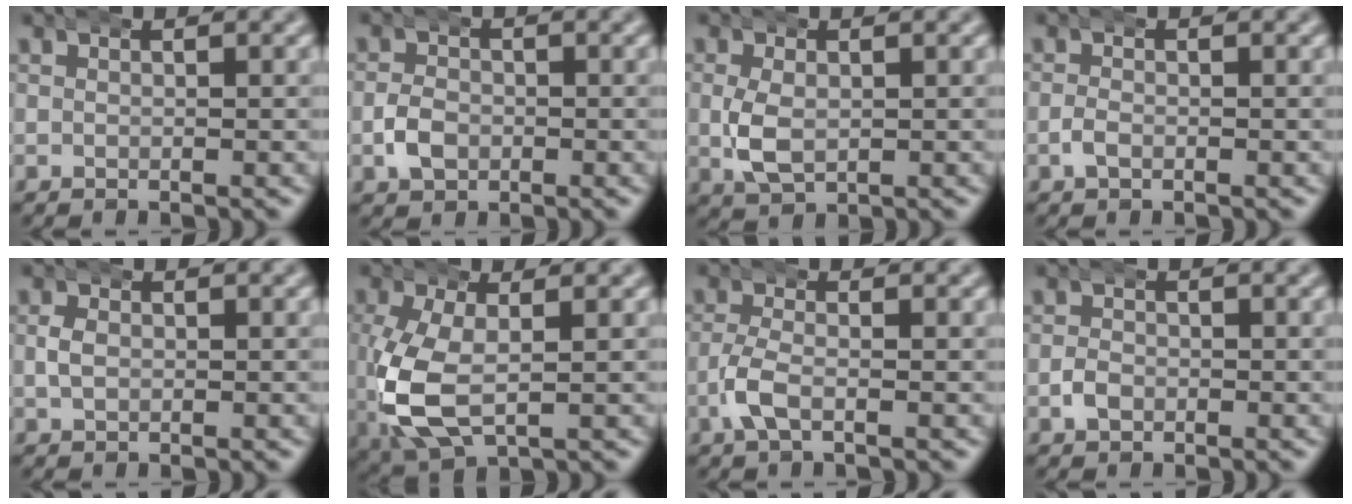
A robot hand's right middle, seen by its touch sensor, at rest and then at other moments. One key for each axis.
{"total": 2.1, "fx": -0.8, "fy": 1.6, "fz": 1.2, "tx": -0.030, "ty": -0.002, "tz": -0.013}
{"total": 3.4, "fx": -0.3, "fy": 2.3, "fz": 2.5, "tx": -0.066, "ty": -0.010, "tz": 0.006}
{"total": 1.2, "fx": -0.7, "fy": 0.6, "fz": 0.7, "tx": -0.021, "ty": -0.002, "tz": -0.012}
{"total": 1.4, "fx": -0.1, "fy": 1.0, "fz": 0.9, "tx": -0.024, "ty": -0.001, "tz": 0.001}
{"total": 7.5, "fx": -0.8, "fy": 4.7, "fz": 5.8, "tx": -0.163, "ty": -0.029, "tz": 0.011}
{"total": 2.9, "fx": -1.2, "fy": 1.2, "fz": 2.4, "tx": -0.061, "ty": -0.006, "tz": -0.019}
{"total": 1.3, "fx": -0.7, "fy": 0.9, "fz": 0.6, "tx": -0.018, "ty": -0.001, "tz": -0.011}